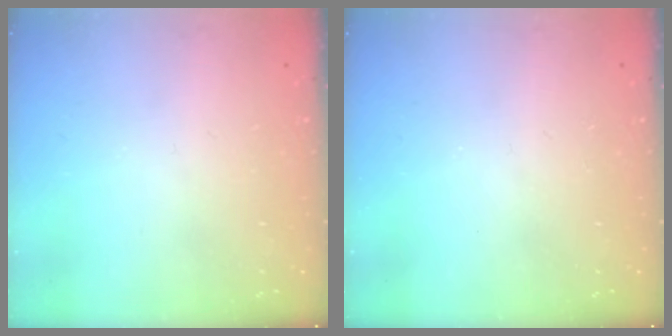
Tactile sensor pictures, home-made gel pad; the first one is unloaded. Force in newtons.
{"total": 0.0}